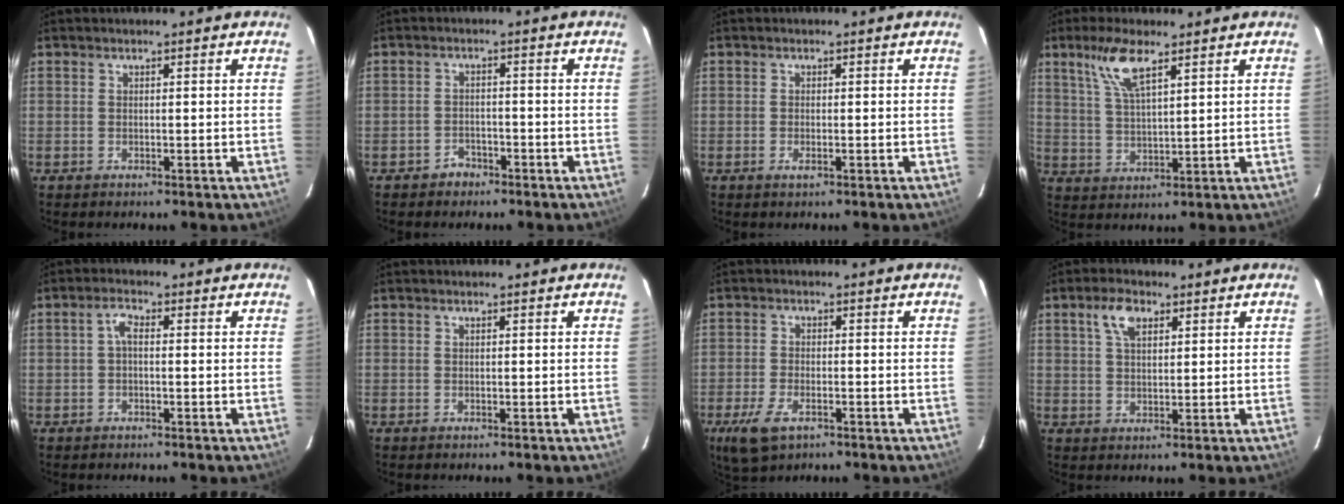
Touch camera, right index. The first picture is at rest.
{"total": 2.9, "force": [-2.2, 1.9, 0.4], "torque": [-0.011, 0.010, -0.030]}
{"total": 1.0, "force": [-0.4, 0.3, 0.8], "torque": [-0.018, -0.002, -0.006]}
{"total": 7.7, "force": [4.7, 2.1, 5.7], "torque": [-0.117, 0.007, 0.099]}
{"total": 2.1, "force": [-0.2, 0.9, 1.8], "torque": [-0.039, 0.010, -0.005]}
{"total": 0.0}
{"total": 6.8, "force": [-3.7, 3.2, 4.7], "torque": [-0.117, -0.014, -0.067]}
{"total": 5.0, "force": [2.5, 2.6, 3.4], "torque": [-0.064, 0.013, 0.046]}